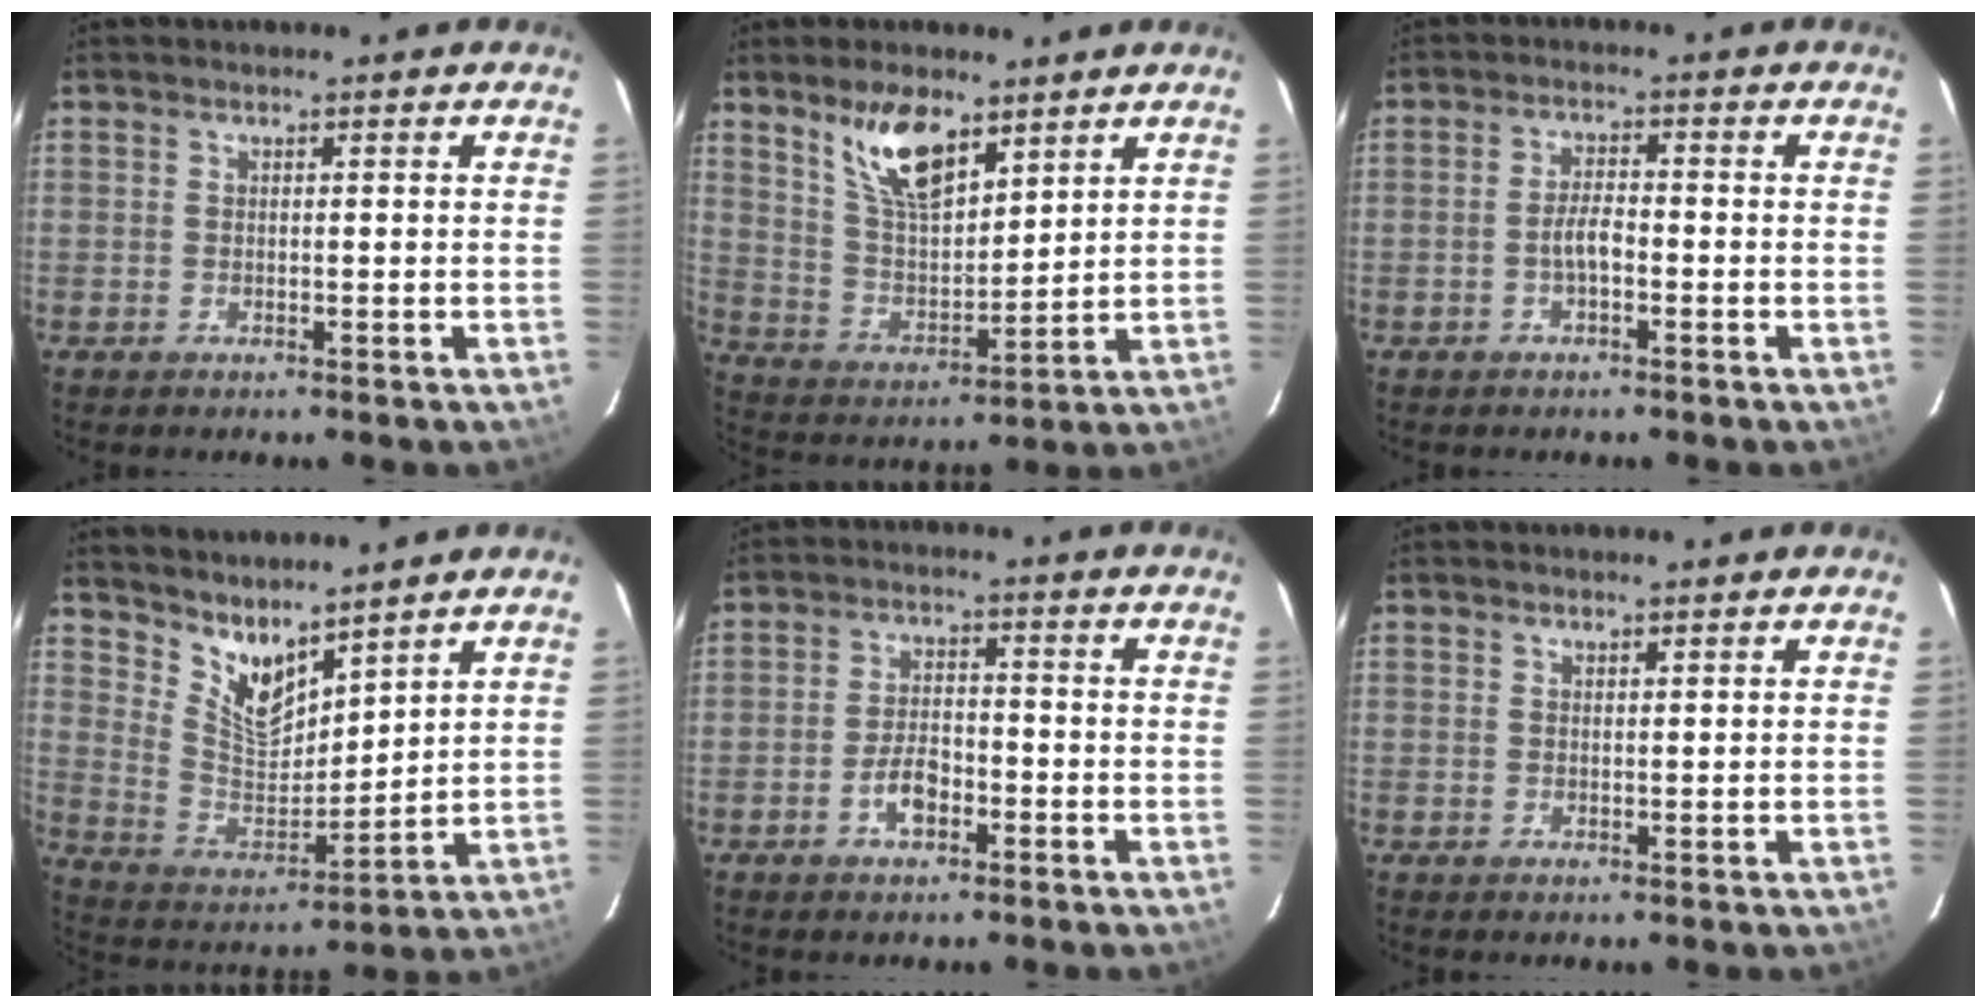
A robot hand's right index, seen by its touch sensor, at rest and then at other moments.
{"total": 11.5, "force": [7.5, 4.4, 7.6], "torque": [-0.136, 0.004, 0.151]}
{"total": 3.0, "force": [-1.4, 1.0, 2.5], "torque": [-0.052, 0.007, -0.026]}
{"total": 10.1, "force": [8.3, 3.1, 4.8], "torque": [-0.093, -0.013, 0.167]}
{"total": 5.0, "force": [-2.6, 2.5, 3.4], "torque": [-0.073, 0.007, -0.044]}
{"total": 0.8, "force": [0.7, 0.1, 0.2], "torque": [-0.006, 0.000, 0.012]}